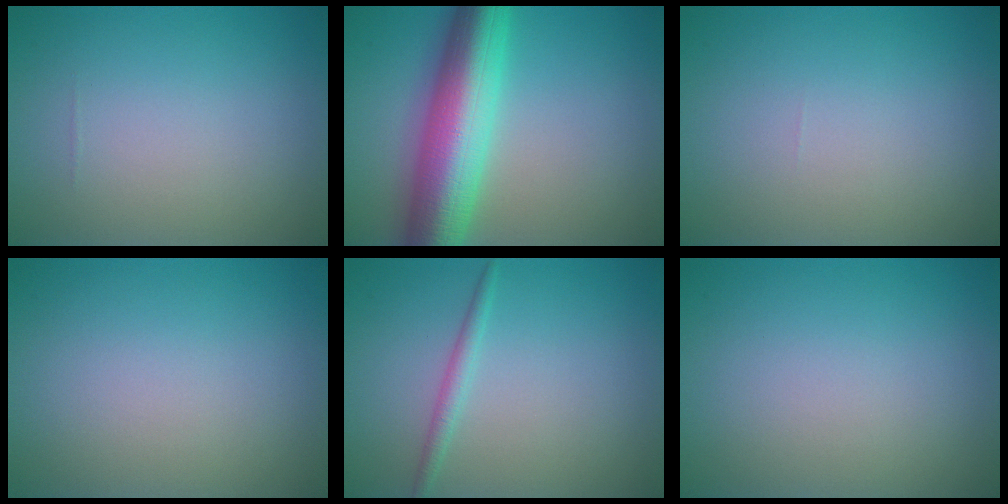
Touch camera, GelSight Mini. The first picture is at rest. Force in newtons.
{"total": 10.5, "press": 10.5, "slide": 0.1}
{"total": 0.0}
{"total": 0.0}
{"total": 1.3, "press": 1.3, "slide": 0.1}
{"total": 0.0}